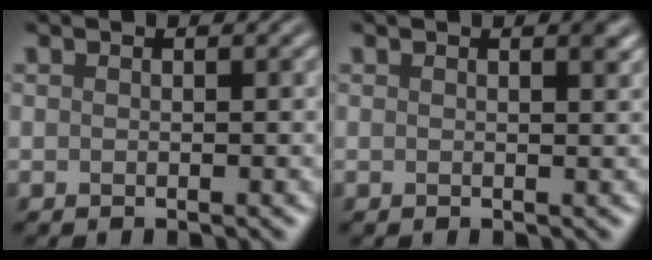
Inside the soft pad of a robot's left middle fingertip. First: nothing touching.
{"total": 1.1, "force": [0.7, 0.3, 0.8], "torque": [-0.009, 0.001, 0.010]}